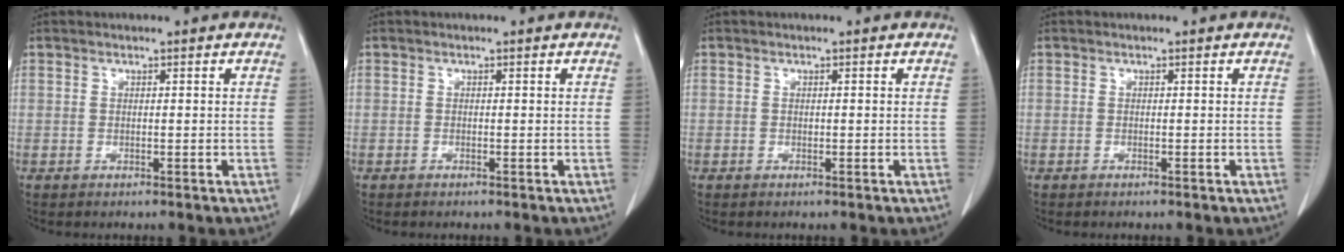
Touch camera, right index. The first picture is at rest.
{"total": 0.0}
{"total": 0.0}
{"total": 0.0}